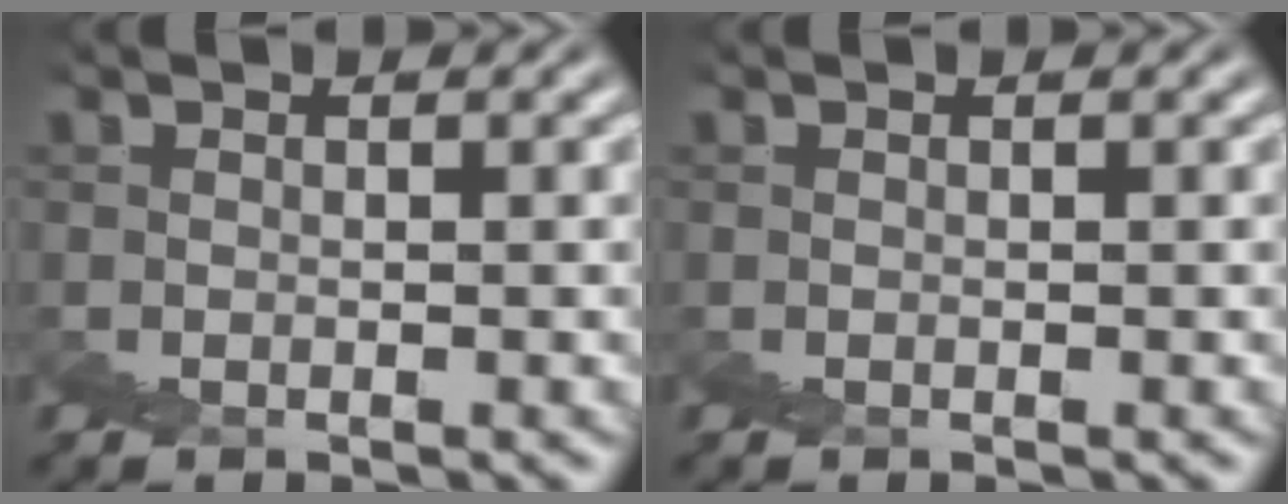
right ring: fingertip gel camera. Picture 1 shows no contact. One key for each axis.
{"total": 0.0}